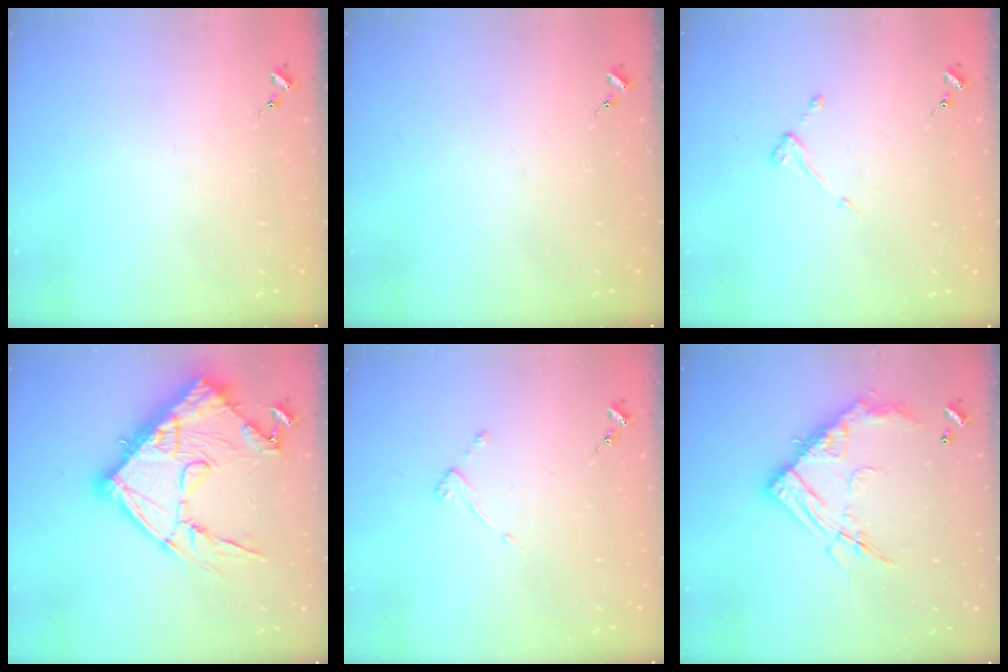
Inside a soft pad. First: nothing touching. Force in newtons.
{"total": 0.0}
{"total": 4.1, "press": 4.1, "slide": 0.3}
{"total": 26.6, "press": 26.4, "slide": 2.6}
{"total": 3.6, "press": 3.6, "slide": 0.4}
{"total": 18.1, "press": 18.0, "slide": 1.7}